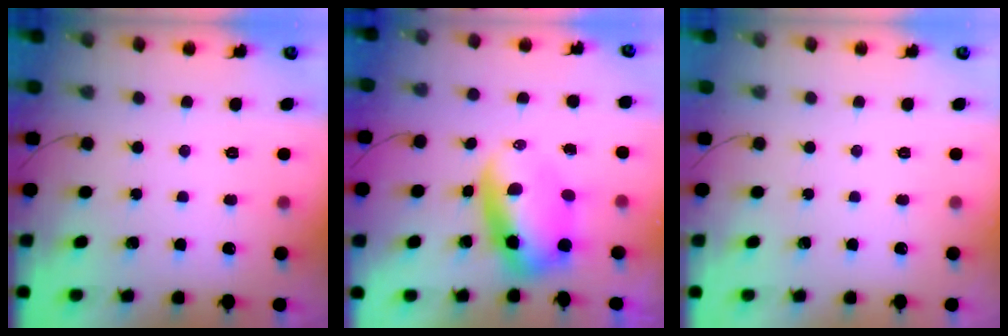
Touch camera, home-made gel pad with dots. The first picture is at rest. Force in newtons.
{"total": 7.6, "press": 7.3, "slide": 2.0}
{"total": 0.0}